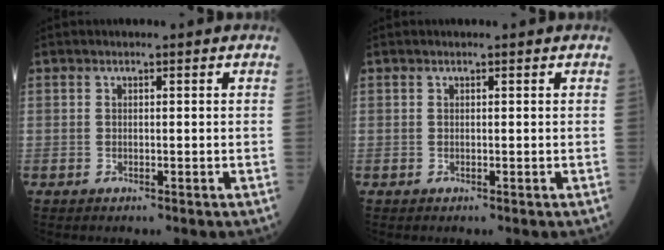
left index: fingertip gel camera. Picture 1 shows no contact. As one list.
[{"total": 0.0}]